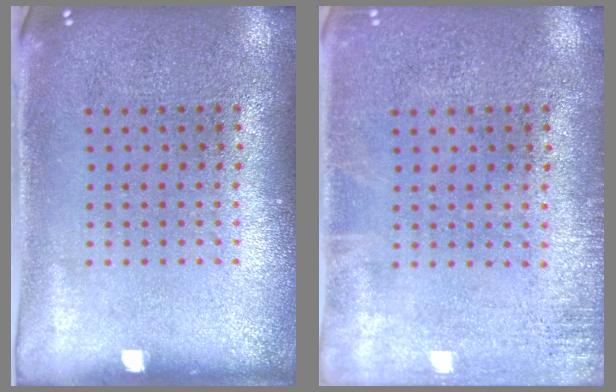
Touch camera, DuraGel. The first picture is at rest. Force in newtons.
{"total": 1.4, "press": 1.4, "slide": 0.2}